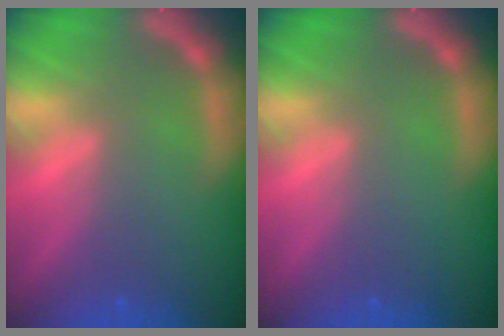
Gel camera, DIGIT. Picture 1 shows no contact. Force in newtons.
{"total": 0.0}